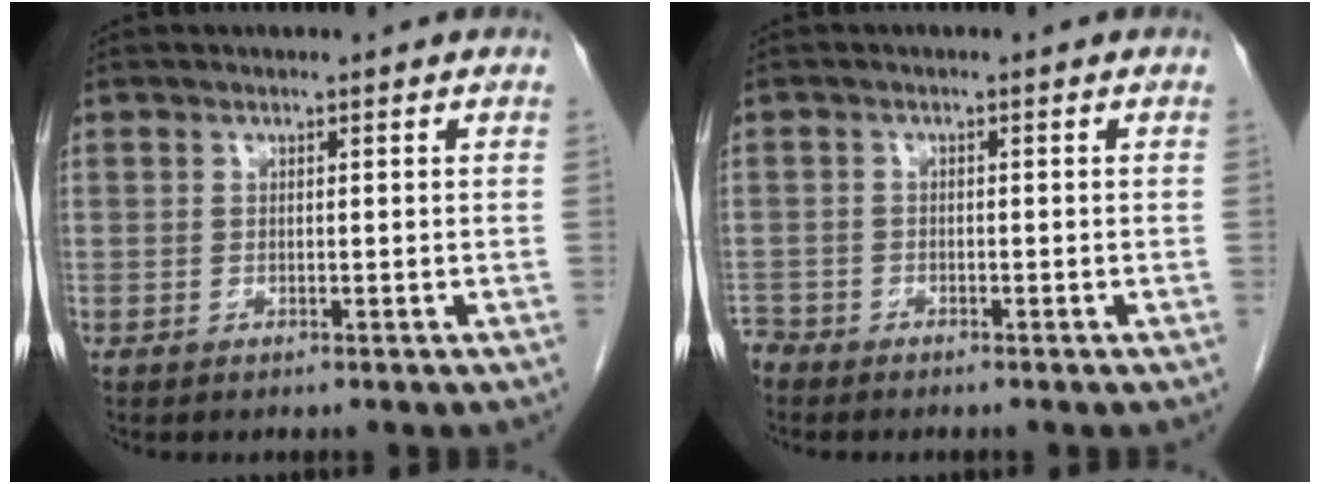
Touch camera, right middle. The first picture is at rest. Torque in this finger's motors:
{"motor_torque": [-0.12, -0.09, 0.01, -0.01]}